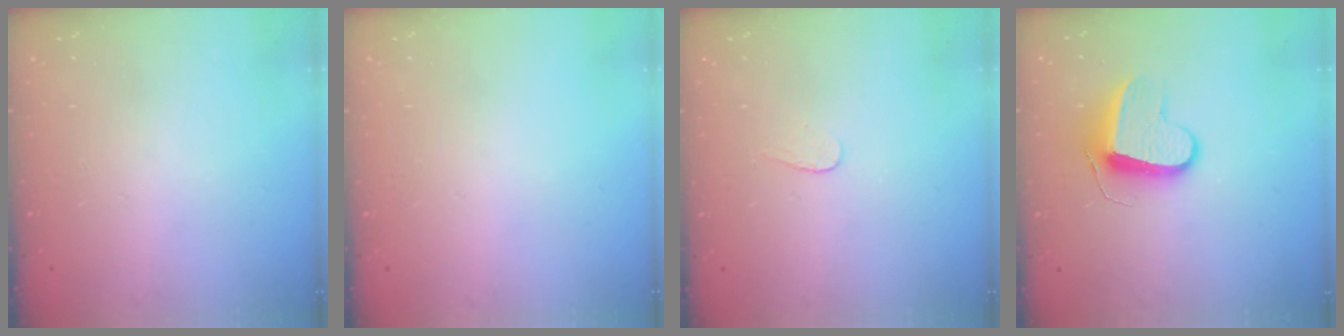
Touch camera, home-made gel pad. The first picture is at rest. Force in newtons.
{"total": 0.0}
{"total": 3.0, "press": 3.0, "slide": 0.3}
{"total": 9.2, "press": 9.2, "slide": 0.2}